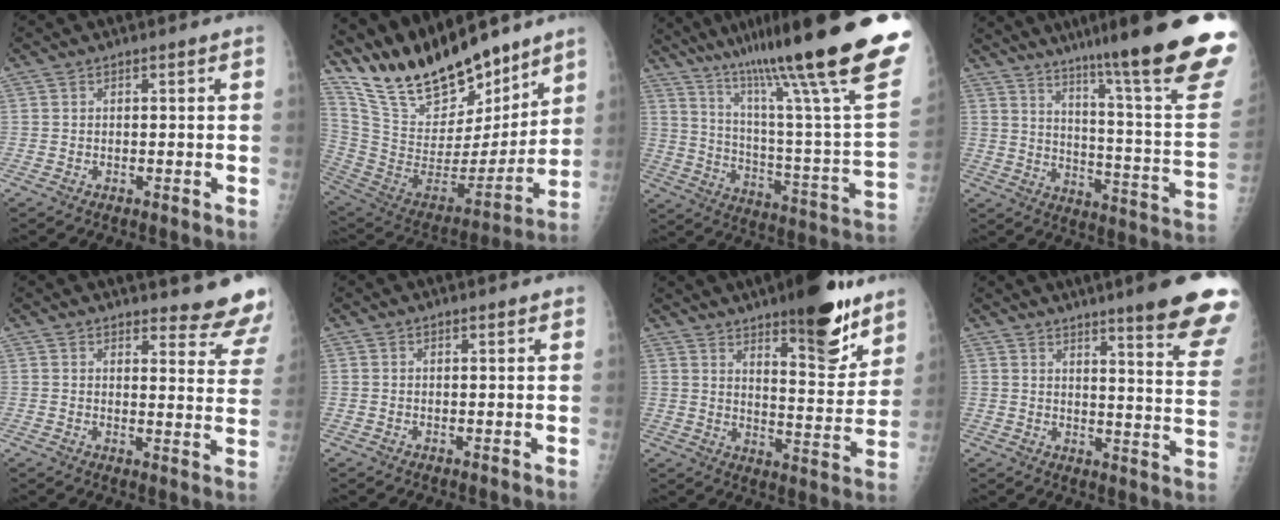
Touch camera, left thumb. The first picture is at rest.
{"total": 26.8, "force": [21.8, 8.9, 12.8], "torque": [-0.195, -0.093, 0.382]}
{"total": 35.5, "force": [24.7, 2.8, 25.3], "torque": [-0.316, -0.104, 0.367]}
{"total": 28.8, "force": [20.3, 1.9, 20.3], "torque": [-0.240, -0.111, 0.282]}
{"total": 12.4, "force": [12.0, 1.9, 2.6], "torque": [0.005, -0.113, 0.117]}
{"total": 1.2, "force": [1.0, 0.2, 0.5], "torque": [-0.003, -0.001, 0.015]}
{"total": 16.7, "force": [11.5, 4.6, 11.2], "torque": [-0.120, -0.078, 0.175]}
{"total": 19.0, "force": [14.1, 1.3, 12.7], "torque": [-0.139, -0.089, 0.174]}